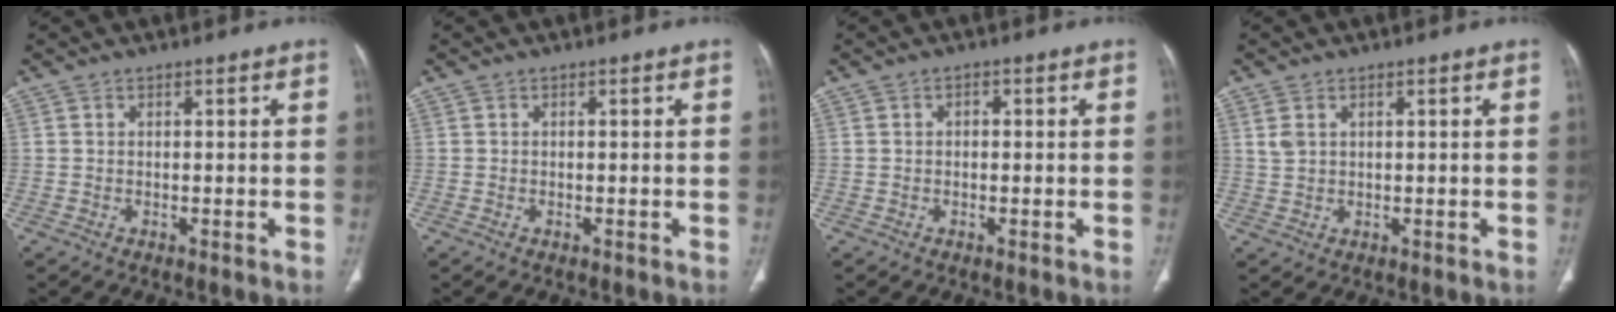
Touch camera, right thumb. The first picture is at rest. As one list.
[{"total": 0.0}, {"total": 1.1, "force": [0.1, 0.8, 0.8], "torque": [-0.011, 0.007, 0.000]}, {"total": 2.6, "force": [1.1, 1.6, 1.8], "torque": [-0.043, 0.005, 0.032]}]